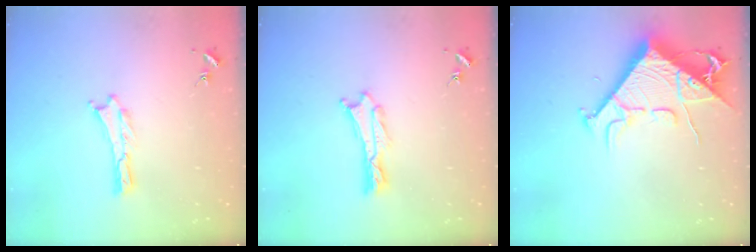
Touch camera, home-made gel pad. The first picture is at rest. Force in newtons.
{"total": 0.7, "press": 0.6, "slide": 0.2}
{"total": 12.9, "press": 12.8, "slide": 1.4}